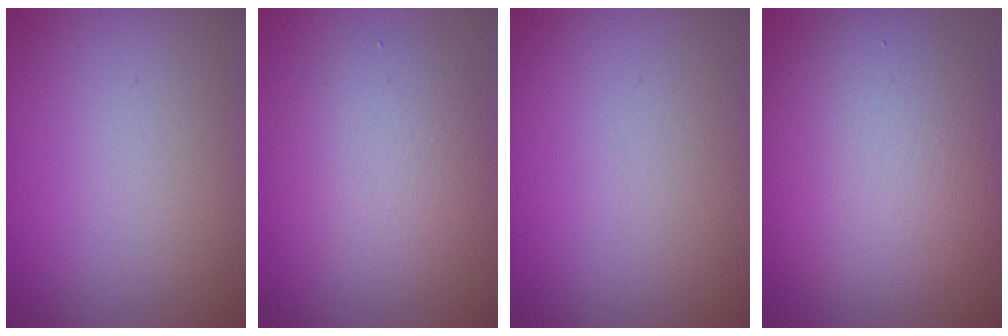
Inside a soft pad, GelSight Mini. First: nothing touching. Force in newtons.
{"total": 3.7, "press": 3.7, "slide": 0.1}
{"total": 0.0}
{"total": 8.9, "press": 8.9, "slide": 0.3}